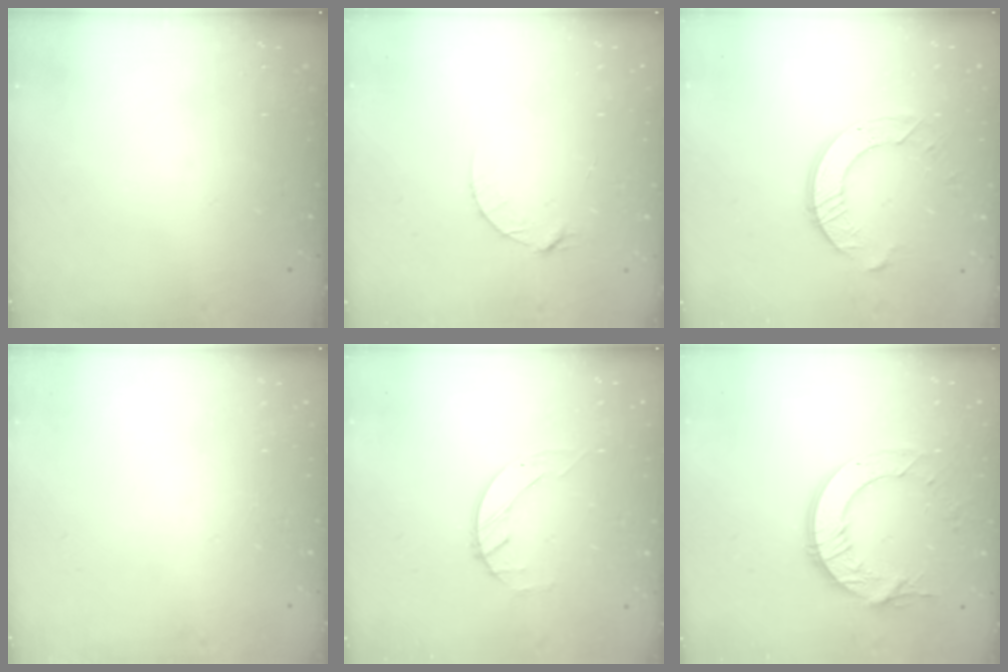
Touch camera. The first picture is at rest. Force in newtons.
{"total": 4.4, "press": 4.4, "slide": 0.4}
{"total": 9.1, "press": 9.0, "slide": 0.7}
{"total": 0.0}
{"total": 2.1, "press": 2.0, "slide": 0.3}
{"total": 12.6, "press": 12.6, "slide": 1.1}